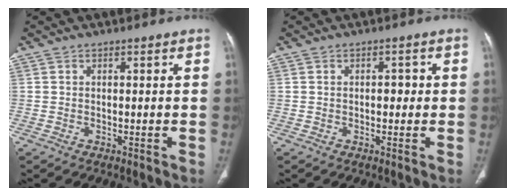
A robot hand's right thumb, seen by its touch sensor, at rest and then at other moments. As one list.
[{"total": 1.7, "force": [0.0, 1.1, 1.3], "torque": [-0.009, 0.005, -0.005]}]